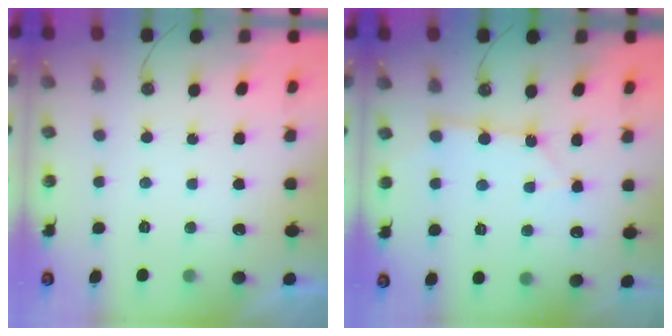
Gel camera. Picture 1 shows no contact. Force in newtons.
{"total": 3.0, "press": 3.0, "slide": 0.1}